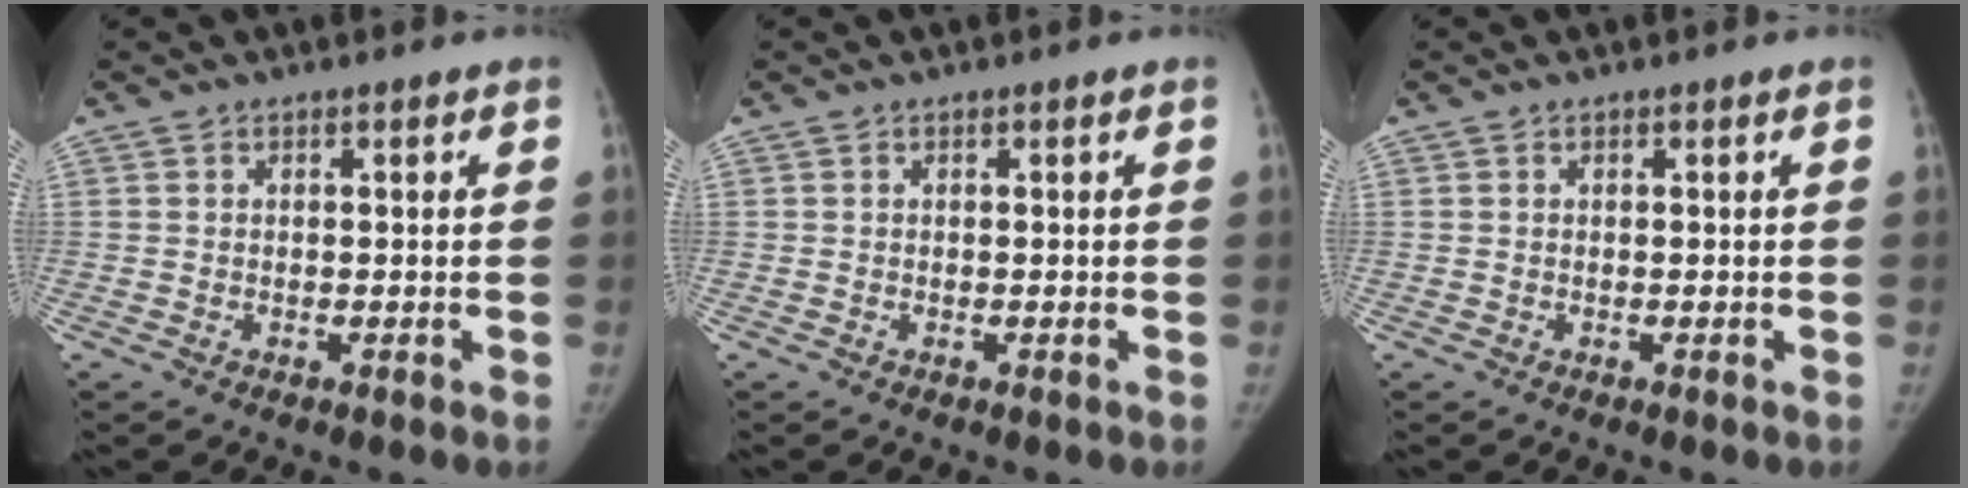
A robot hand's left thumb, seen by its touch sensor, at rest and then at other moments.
{"total": 0.0}
{"total": 0.0}